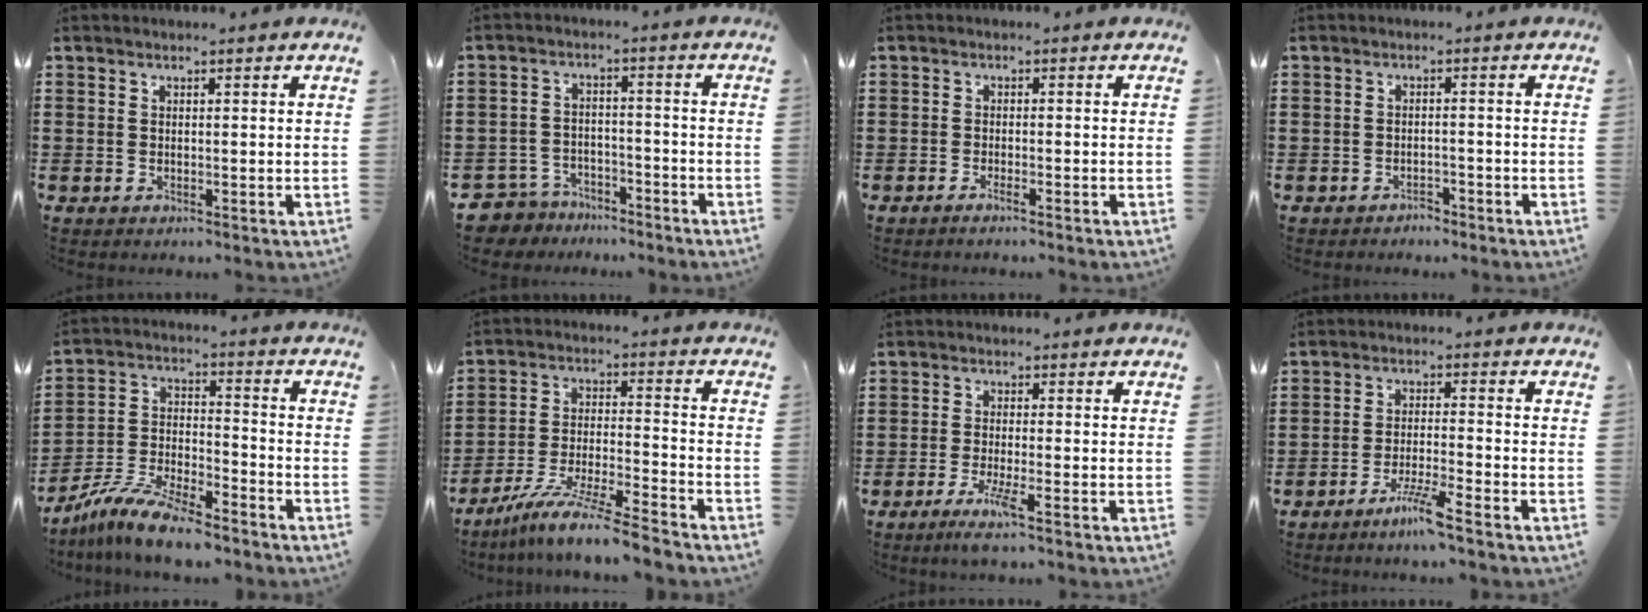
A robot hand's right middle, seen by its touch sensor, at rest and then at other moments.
{"total": 4.6, "force": [-4.4, 1.3, 0.1], "torque": [-0.022, 0.002, -0.097]}
{"total": 1.1, "force": [-0.7, 0.0, 0.8], "torque": [-0.013, -0.004, -0.013]}
{"total": 1.6, "force": [-1.6, 0.4, 0.0], "torque": [-0.006, 0.004, -0.036]}
{"total": 9.4, "force": [-8.5, 1.3, 3.9], "torque": [-0.082, 0.016, -0.166]}
{"total": 9.5, "force": [-8.4, -0.3, 4.5], "torque": [-0.086, 0.002, -0.164]}
{"total": 3.6, "force": [-2.1, 0.0, 2.9], "torque": [-0.062, -0.014, -0.039]}
{"total": 4.7, "force": [-3.6, -0.3, 2.9], "torque": [-0.061, -0.009, -0.068]}